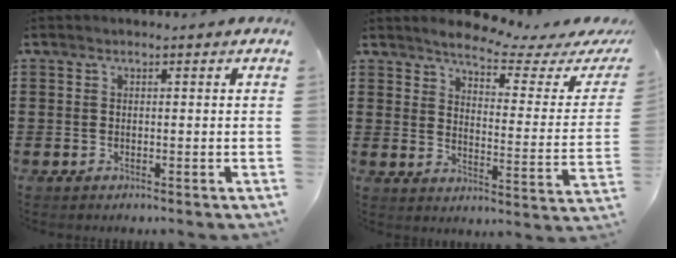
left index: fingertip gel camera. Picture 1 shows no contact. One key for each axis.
{"total": 4.5, "fx": 3.9, "fy": 0.2, "fz": 2.2, "tx": -0.058, "ty": -0.029, "tz": 0.058}